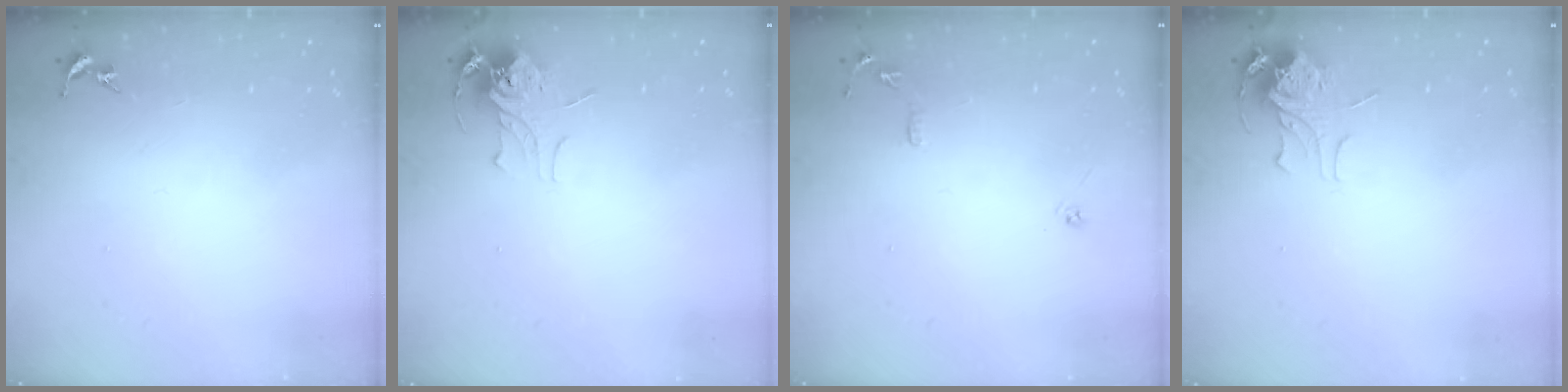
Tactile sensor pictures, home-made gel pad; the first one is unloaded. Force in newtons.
{"total": 7.8, "press": 7.7, "slide": 0.7}
{"total": 7.9, "press": 7.9, "slide": 0.8}
{"total": 7.1, "press": 7.1, "slide": 0.2}